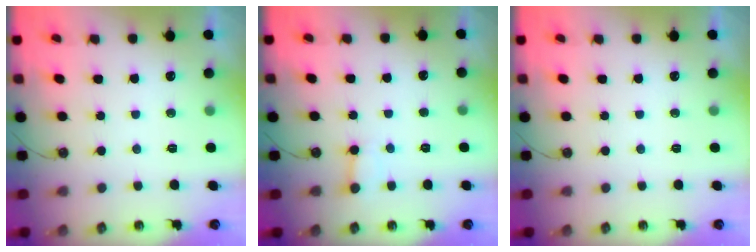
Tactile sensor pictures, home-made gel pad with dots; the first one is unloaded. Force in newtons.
{"total": 2.5, "press": 2.4, "slide": 0.4}
{"total": 0.0}